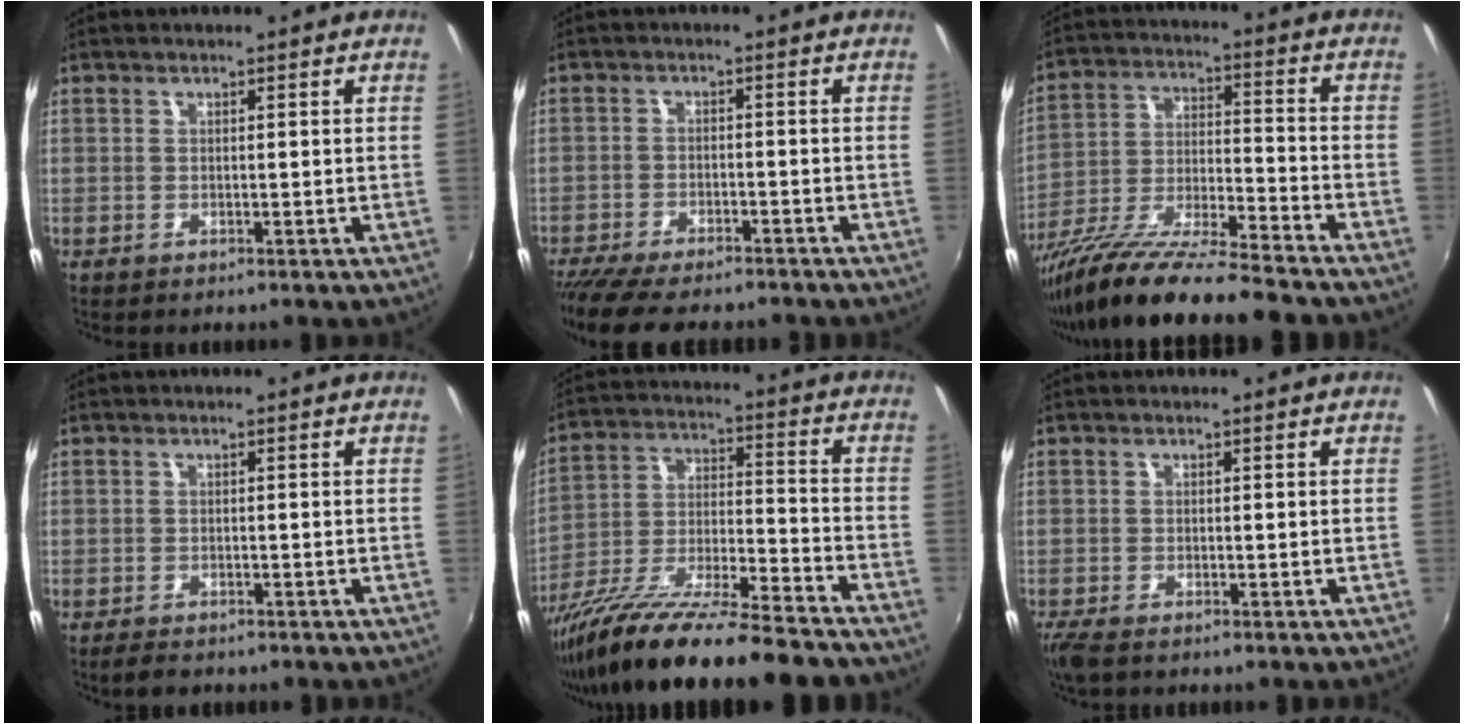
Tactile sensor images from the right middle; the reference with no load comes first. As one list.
[{"total": 12.5, "force": [-10.7, 2.7, 5.8], "torque": [-0.131, -0.038, -0.172]}, {"total": 17.2, "force": [-14.0, 1.2, 9.9], "torque": [-0.191, -0.035, -0.242]}, {"total": 3.1, "force": [-2.5, 1.2, 1.4], "torque": [-0.035, -0.011, -0.044]}, {"total": 21.9, "force": [-17.4, 2.5, 13.1], "torque": [-0.235, -0.042, -0.280]}, {"total": 3.6, "force": [-2.7, 1.1, 2.1], "torque": [-0.047, -0.017, -0.051]}]